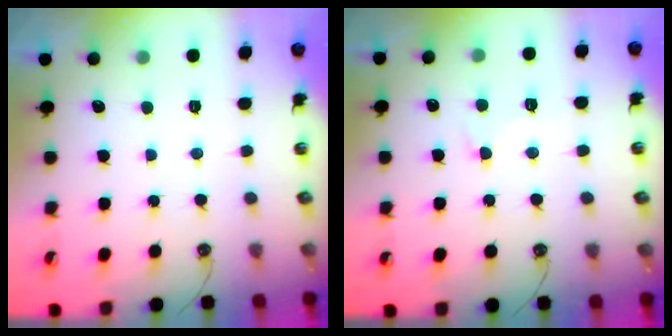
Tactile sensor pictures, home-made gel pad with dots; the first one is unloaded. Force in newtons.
{"total": 0.7, "press": 0.3, "slide": 0.6}